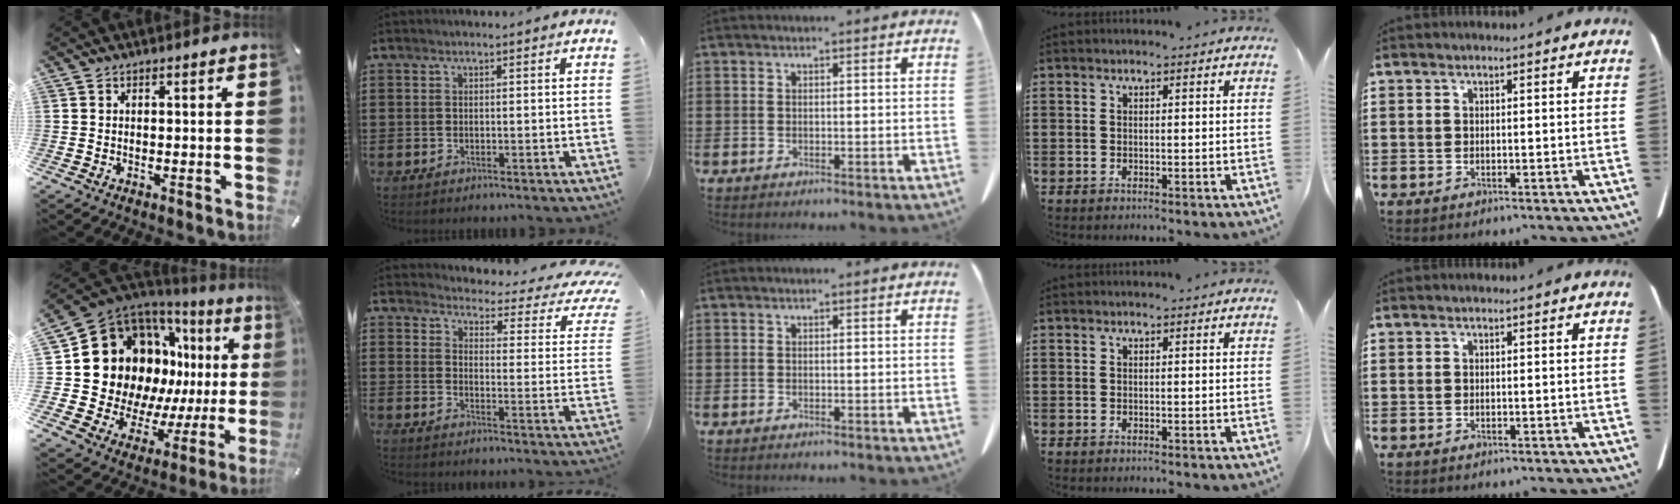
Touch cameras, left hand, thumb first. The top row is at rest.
{"thumb": {"total": 20.6, "force": [6.6, 15.8, 11.4], "torque": [-0.175, -0.083, 0.155]}, "index": {"total": 3.5, "force": [3.1, 0.8, 1.5], "torque": [-0.034, -0.034, 0.042]}}